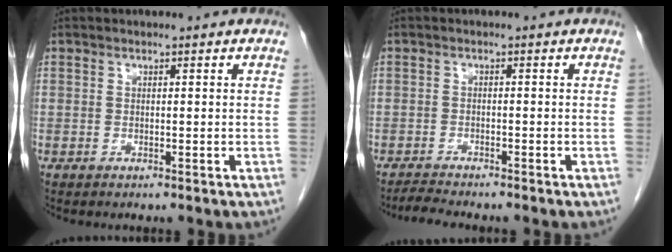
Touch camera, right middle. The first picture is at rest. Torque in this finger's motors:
{"motor_torque": [0.17, -0.11, -0.01, 0.00]}